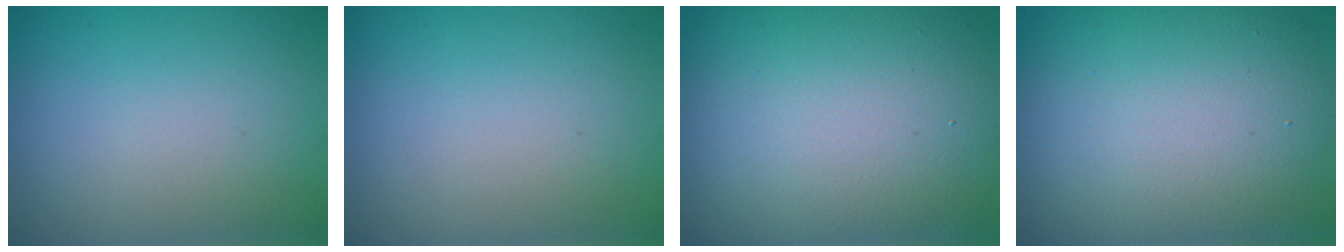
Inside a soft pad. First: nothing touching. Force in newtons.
{"total": 0.0}
{"total": 16.1, "press": 16.1, "slide": 0.7}
{"total": 13.1, "press": 13.1, "slide": 0.3}